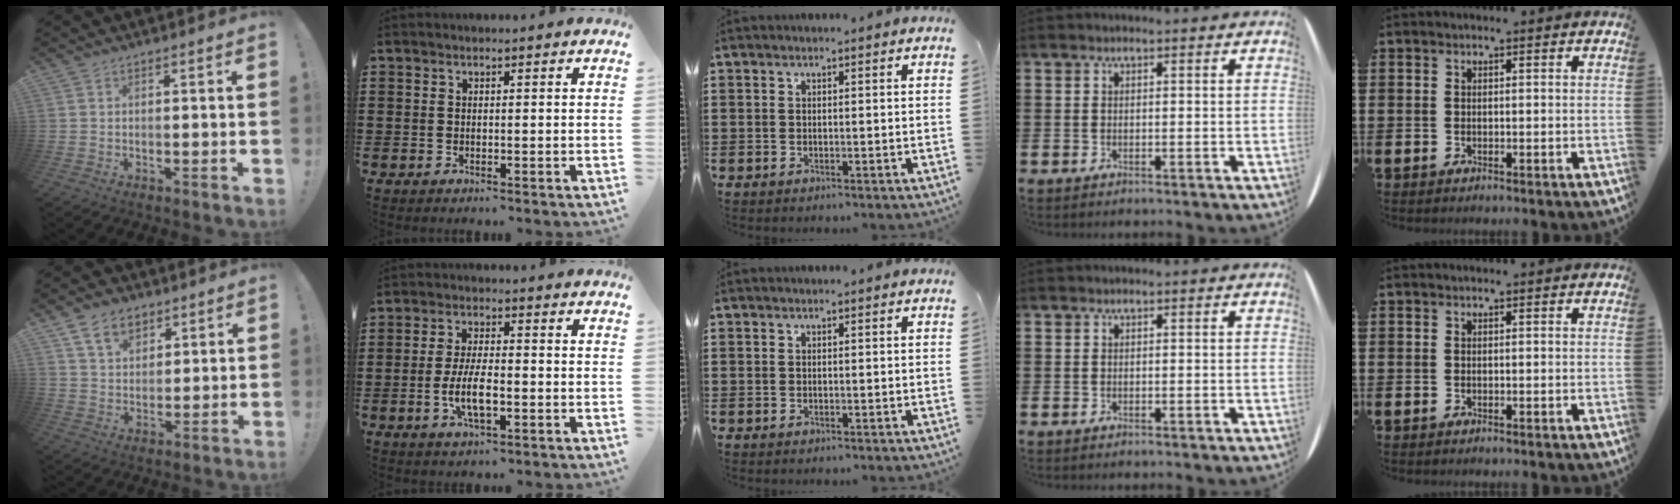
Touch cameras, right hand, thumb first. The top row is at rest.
{"thumb": {"total": 9.9, "force": [5.9, 6.4, 4.6], "torque": [-0.077, -0.021, 0.114]}, "index": {"total": 6.4, "force": [-1.8, 2.2, 5.7], "torque": [-0.123, -0.006, -0.037]}}